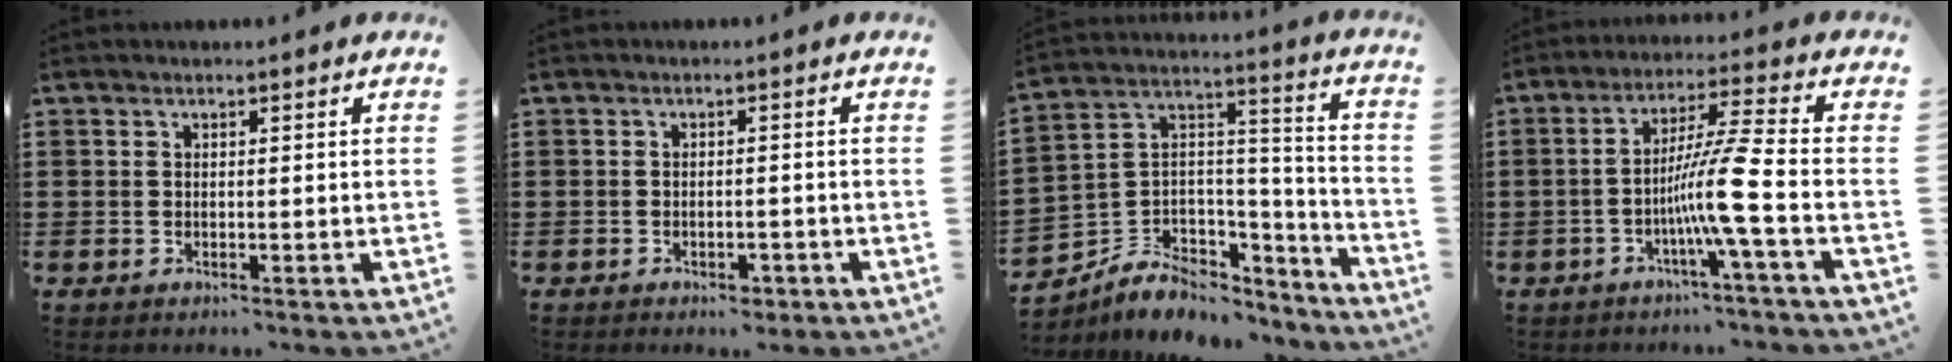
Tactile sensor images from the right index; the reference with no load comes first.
{"total": 1.2, "force": [-1.1, 0.6, 0.3], "torque": [-0.010, -0.001, -0.022]}
{"total": 5.5, "force": [-3.3, 4.2, 1.0], "torque": [-0.040, -0.011, -0.061]}
{"total": 9.2, "force": [-2.8, -0.7, 8.7], "torque": [-0.156, -0.007, -0.055]}